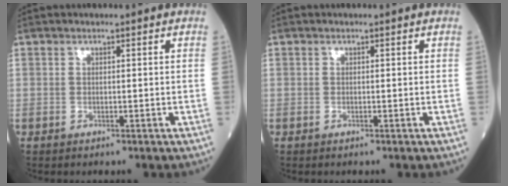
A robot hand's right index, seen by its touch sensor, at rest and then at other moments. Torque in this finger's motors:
{"motor_torque": [0.04, 0.01, 0.00, -0.01]}